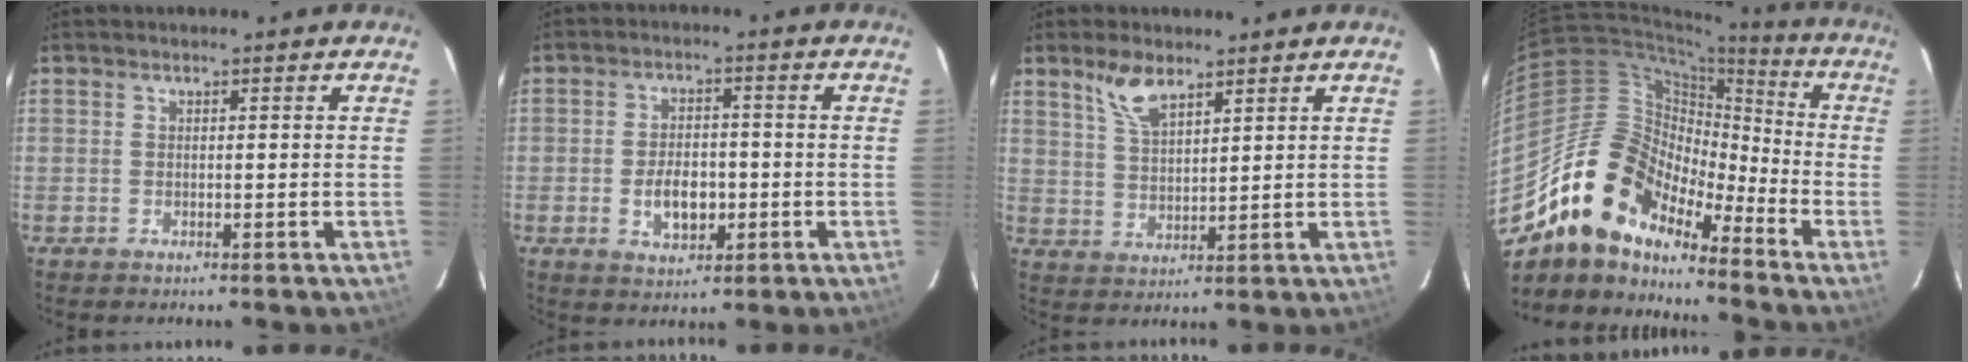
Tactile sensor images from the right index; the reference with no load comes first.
{"total": 6.9, "force": [-1.7, 4.1, 5.2], "torque": [-0.099, 0.002, -0.020]}
{"total": 6.3, "force": [4.4, 2.5, 3.8], "torque": [-0.071, 0.005, 0.091]}
{"total": 15.8, "force": [-12.4, 7.3, 6.7], "torque": [-0.123, 0.016, -0.238]}